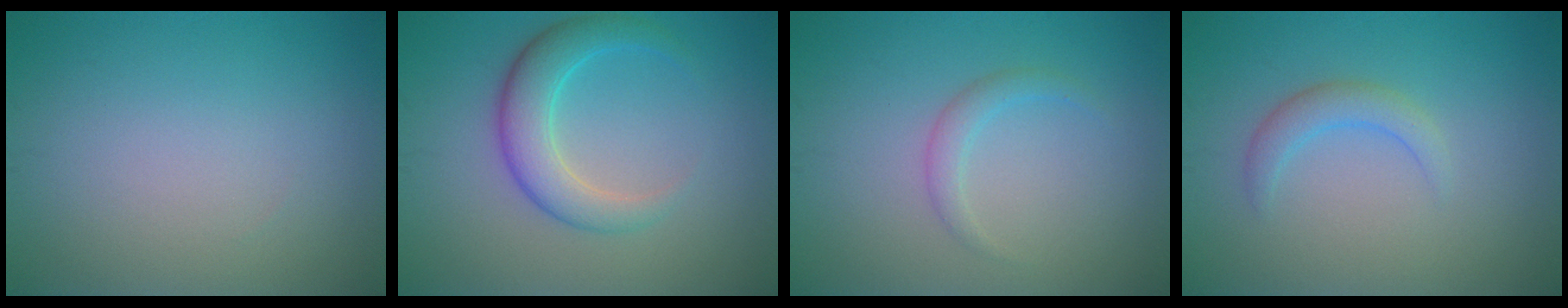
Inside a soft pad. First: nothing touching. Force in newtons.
{"total": 4.4, "press": 4.4, "slide": 0.1}
{"total": 1.5, "press": 1.5, "slide": 0.1}
{"total": 2.1, "press": 2.0, "slide": 0.3}